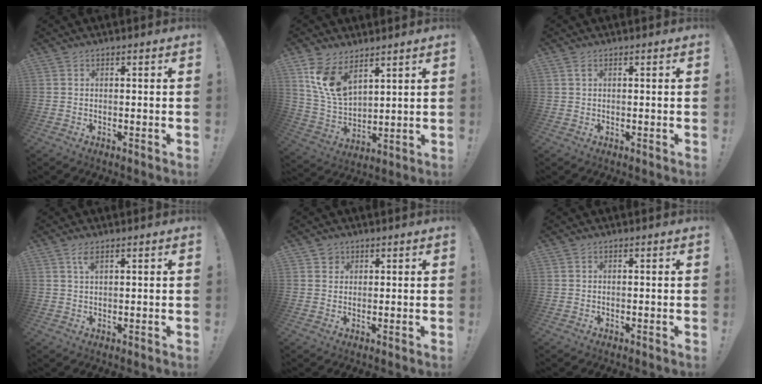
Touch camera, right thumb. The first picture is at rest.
{"total": 11.8, "force": [7.5, 6.4, 6.6], "torque": [-0.136, -0.038, 0.147]}
{"total": 1.1, "force": [0.5, 0.6, 0.8], "torque": [-0.018, 0.002, 0.009]}
{"total": 2.6, "force": [1.4, 0.7, 2.1], "torque": [-0.038, -0.003, 0.023]}
{"total": 2.2, "force": [1.3, 1.8, 0.2], "torque": [0.001, -0.004, 0.021]}
{"total": 0.0}